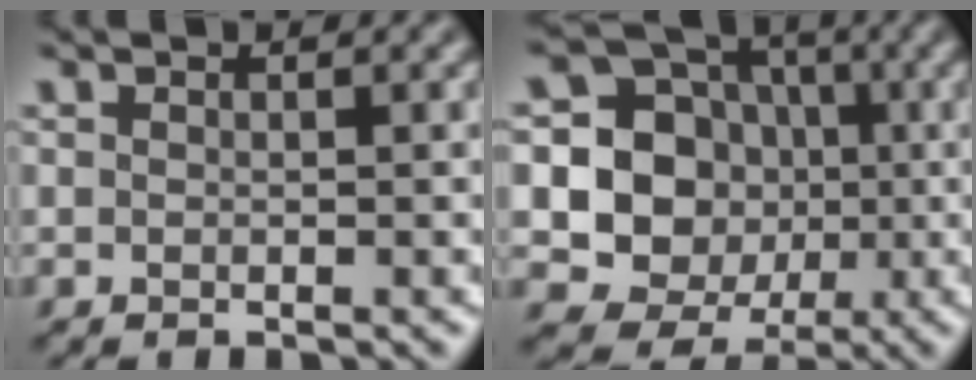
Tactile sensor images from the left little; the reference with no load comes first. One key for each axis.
{"total": 10.2, "fx": -0.9, "fy": 9.4, "fz": 3.6, "tx": -0.071, "ty": 0.006, "tz": -0.038}